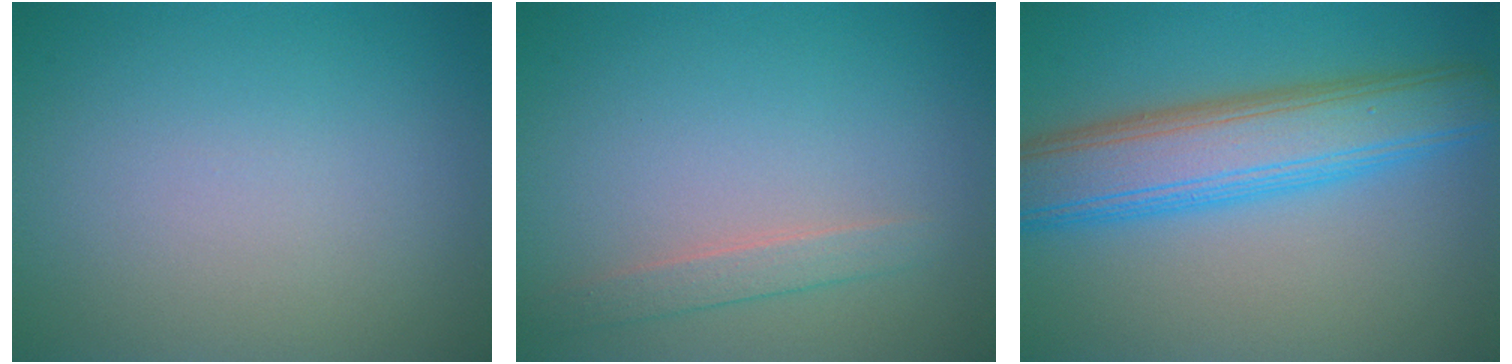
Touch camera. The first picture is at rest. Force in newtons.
{"total": 1.6, "press": 1.6, "slide": 0.2}
{"total": 7.9, "press": 7.9, "slide": 0.1}